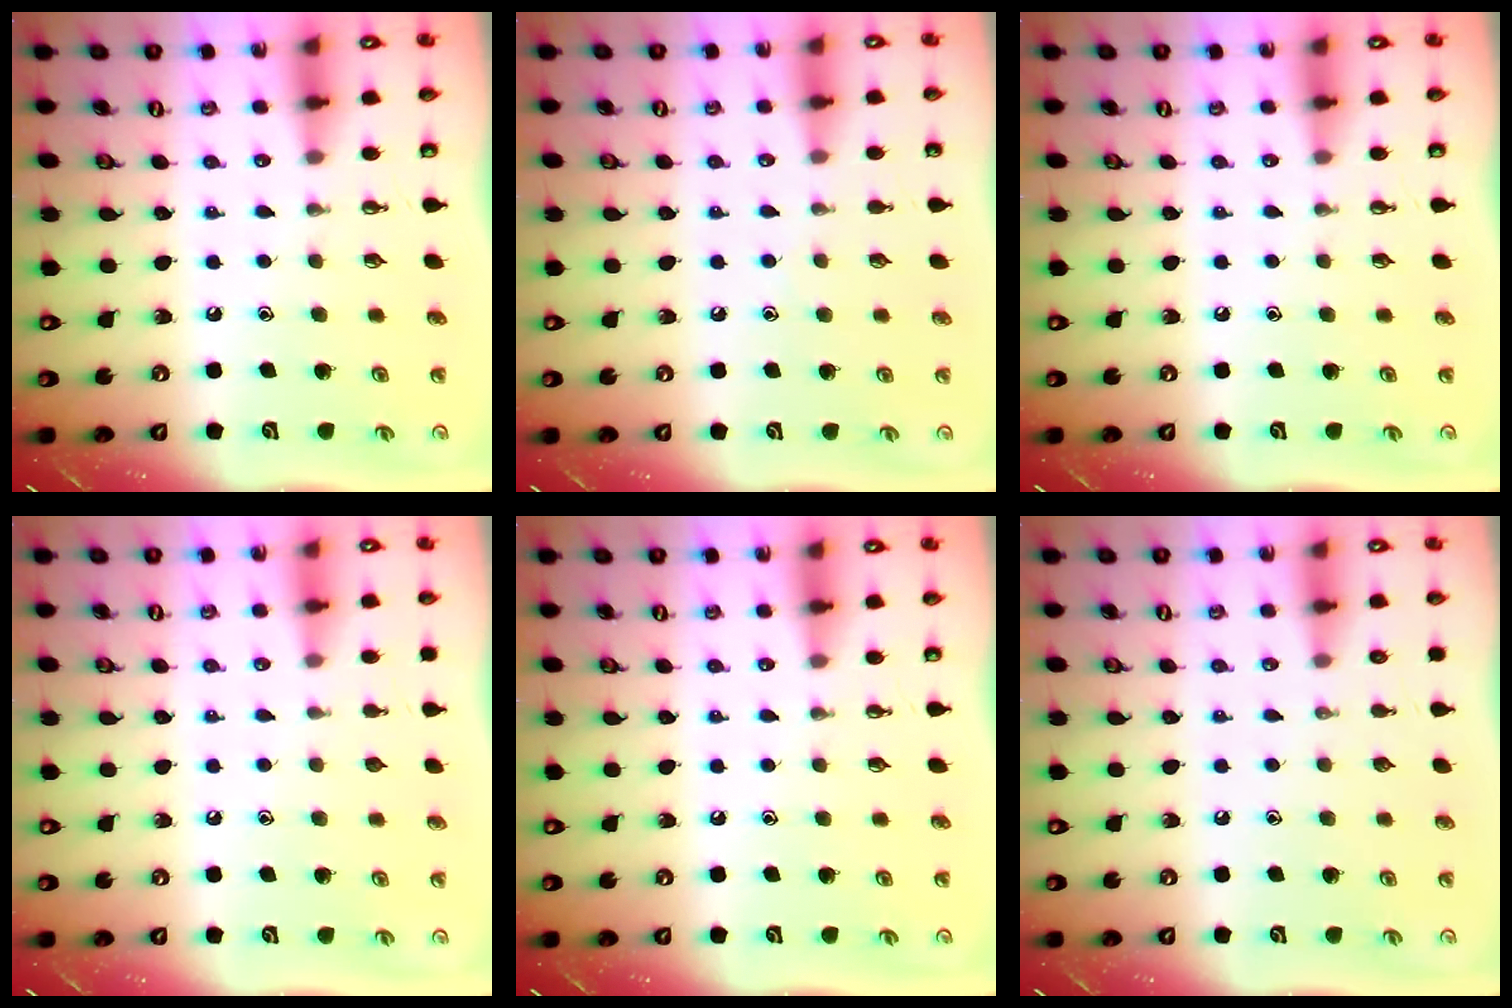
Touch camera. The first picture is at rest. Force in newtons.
{"total": 3.0, "press": 2.9, "slide": 0.4}
{"total": 0.0}
{"total": 0.0}
{"total": 0.0}
{"total": 0.0}